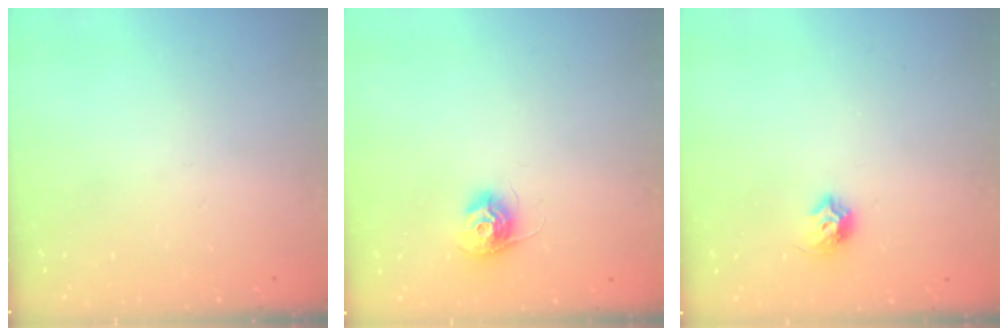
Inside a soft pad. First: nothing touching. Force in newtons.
{"total": 10.3, "press": 10.3, "slide": 0.5}
{"total": 7.7, "press": 7.7, "slide": 1.0}